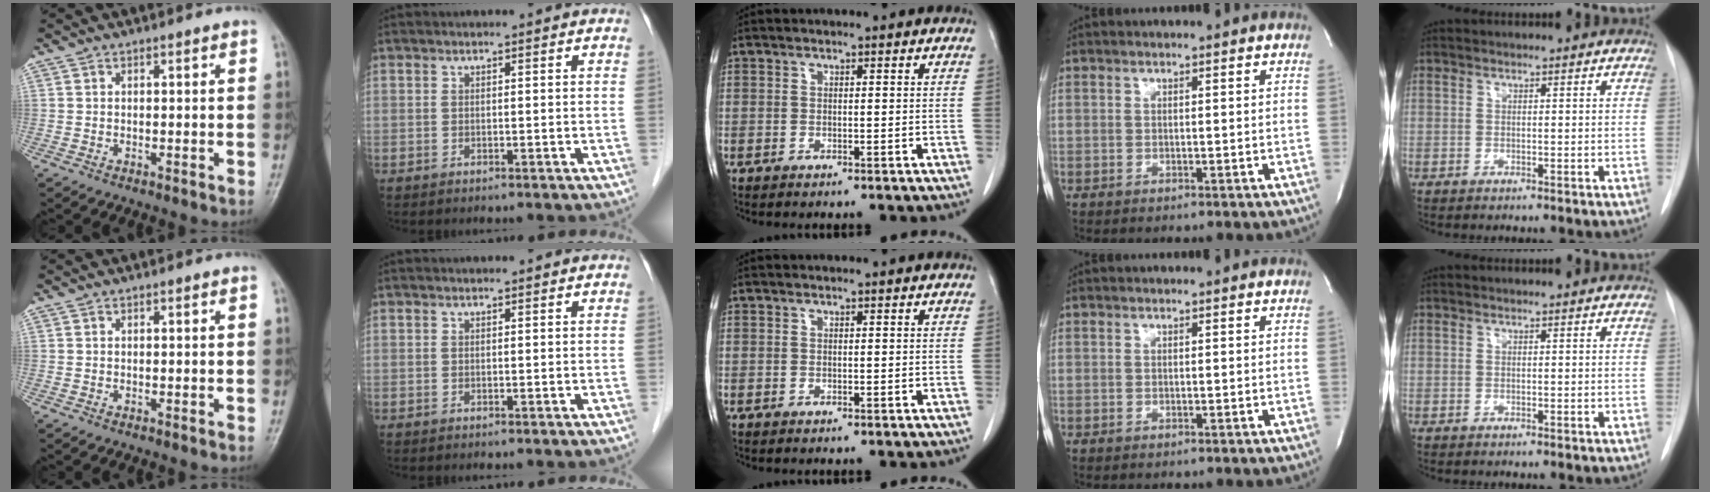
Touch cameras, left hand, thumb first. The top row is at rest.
{}